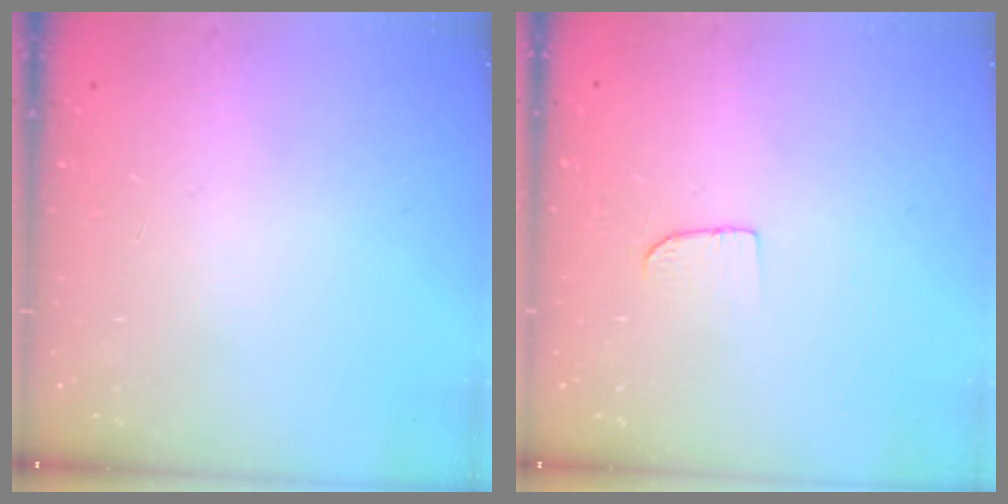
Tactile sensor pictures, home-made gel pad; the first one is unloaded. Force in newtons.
{"total": 4.6, "press": 4.6, "slide": 0.4}